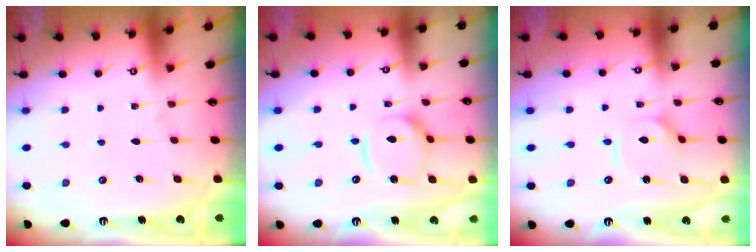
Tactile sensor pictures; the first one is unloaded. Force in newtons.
{"total": 12.7, "press": 12.7, "slide": 1.1}
{"total": 5.2, "press": 5.1, "slide": 0.3}